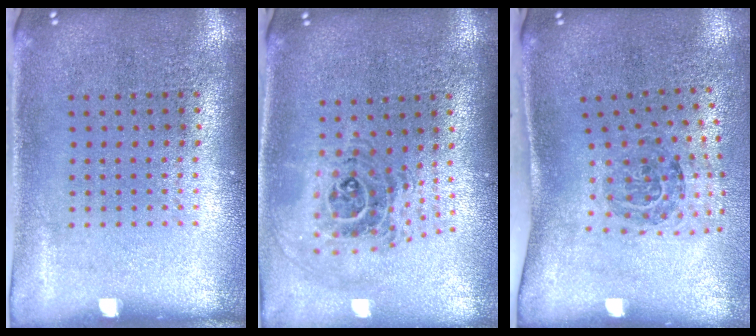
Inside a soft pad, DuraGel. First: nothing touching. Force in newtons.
{"total": 1.2, "press": 1.1, "slide": 0.5}
{"total": 1.7, "press": 1.2, "slide": 1.2}